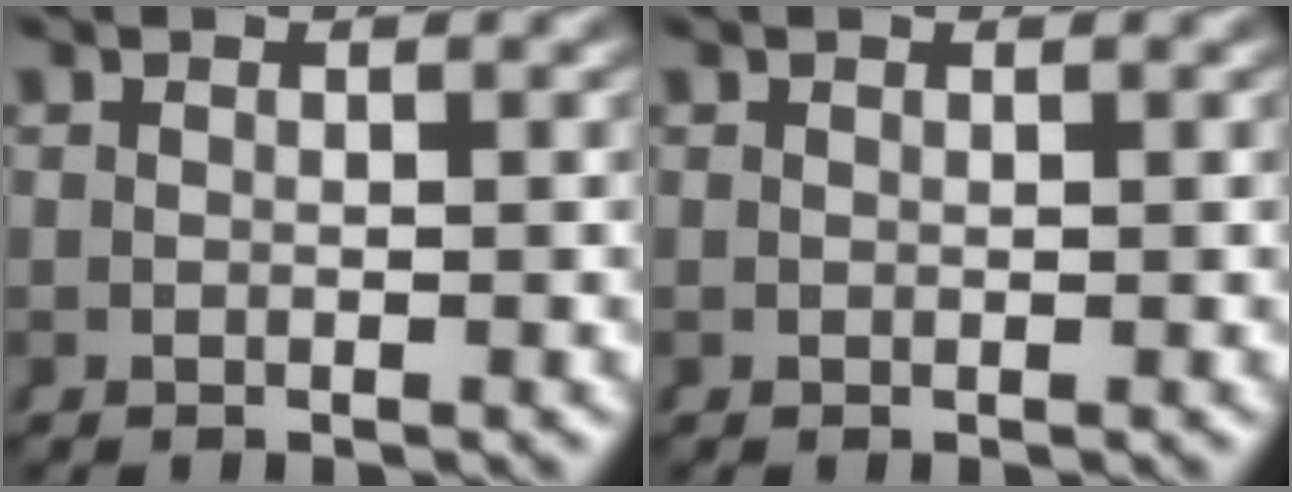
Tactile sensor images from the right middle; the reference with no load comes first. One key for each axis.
{"total": 0.0}